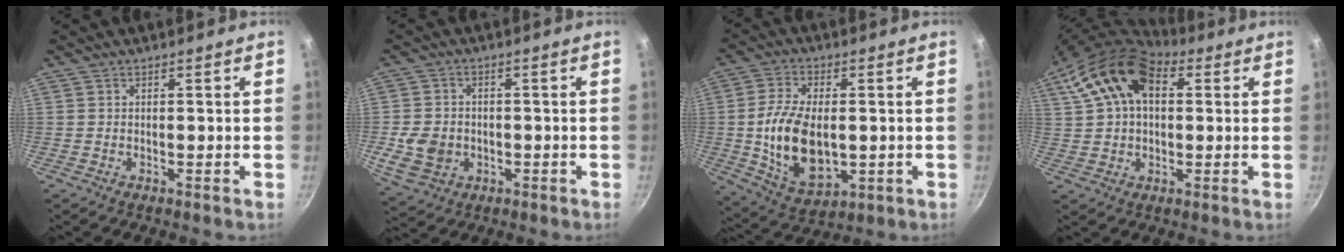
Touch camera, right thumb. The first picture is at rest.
{"total": 8.1, "force": [-1.4, 6.6, 4.4], "torque": [-0.074, 0.008, -0.016]}
{"total": 15.1, "force": [-0.7, 8.9, 12.2], "torque": [-0.213, -0.002, 0.001]}
{"total": 16.8, "force": [5.3, 10.7, 11.9], "torque": [-0.215, 0.024, 0.079]}